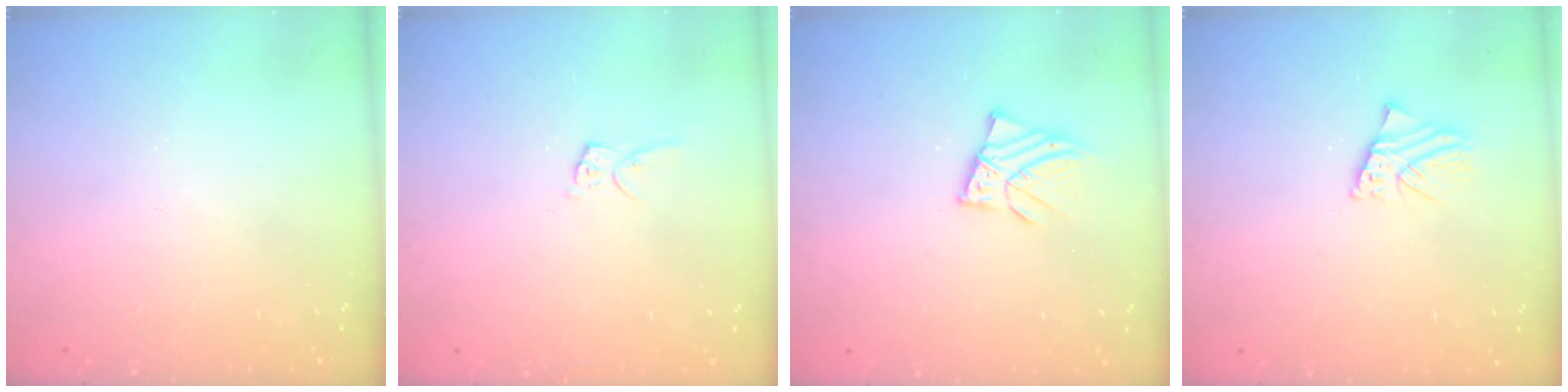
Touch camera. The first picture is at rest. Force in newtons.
{"total": 5.3, "press": 5.3, "slide": 0.2}
{"total": 4.4, "press": 4.3, "slide": 0.6}
{"total": 2.5, "press": 2.5, "slide": 0.3}